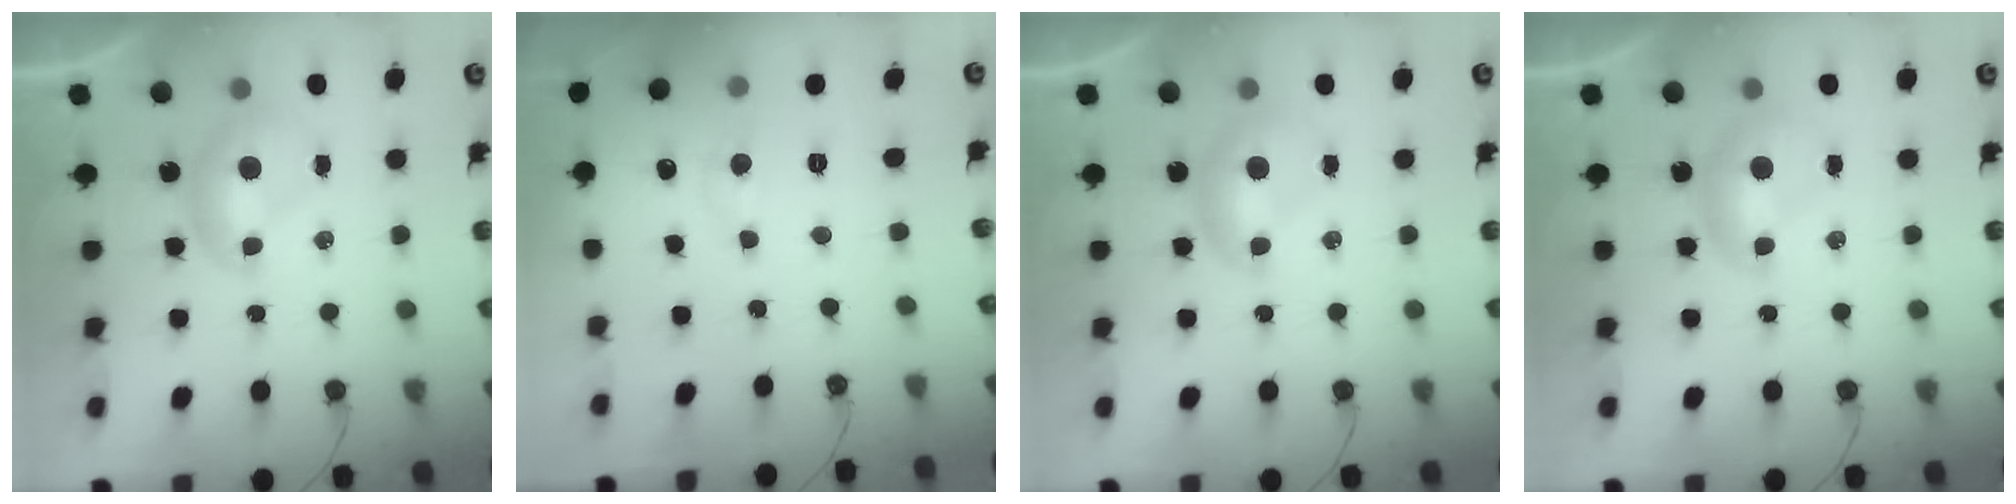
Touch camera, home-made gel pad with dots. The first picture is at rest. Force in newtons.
{"total": 1.3, "press": 1.3, "slide": 0.3}
{"total": 0.0}
{"total": 0.0}